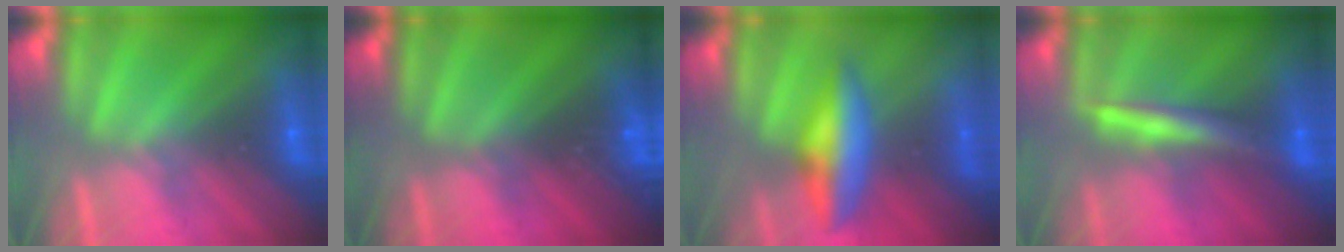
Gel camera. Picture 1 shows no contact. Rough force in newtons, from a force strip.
{"total": 2.9}
{"total": 8.6}
{"total": 3.1}